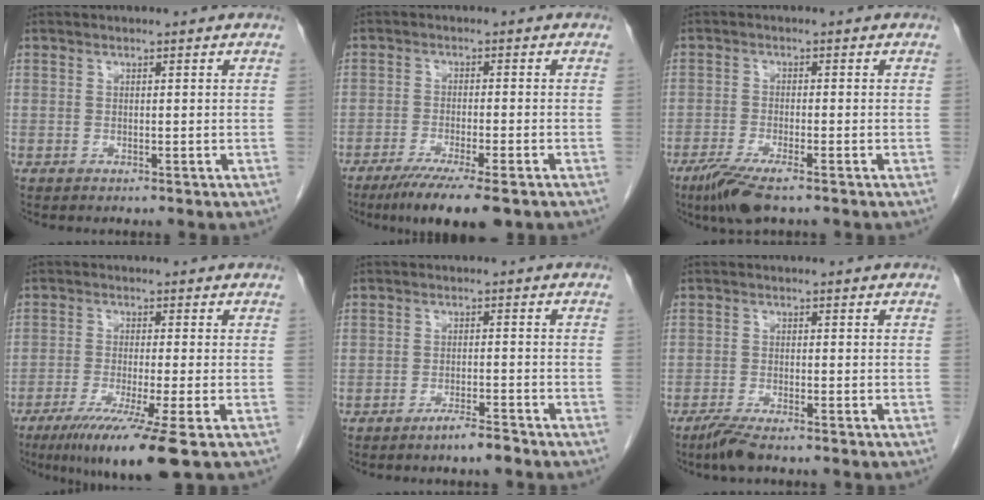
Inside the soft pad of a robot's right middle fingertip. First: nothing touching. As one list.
[{"total": 9.9, "force": [-7.1, 0.8, 6.8], "torque": [-0.099, -0.021, -0.107]}, {"total": 6.0, "force": [-4.1, 0.7, 4.4], "torque": [-0.087, -0.016, -0.073]}, {"total": 10.1, "force": [-6.2, -0.9, 8.0], "torque": [-0.133, -0.032, -0.101]}, {"total": 3.1, "force": [-2.5, -0.1, 1.8], "torque": [-0.032, -0.003, -0.045]}, {"total": 3.4, "force": [-2.7, 0.2, 2.1], "torque": [-0.048, -0.009, -0.055]}]